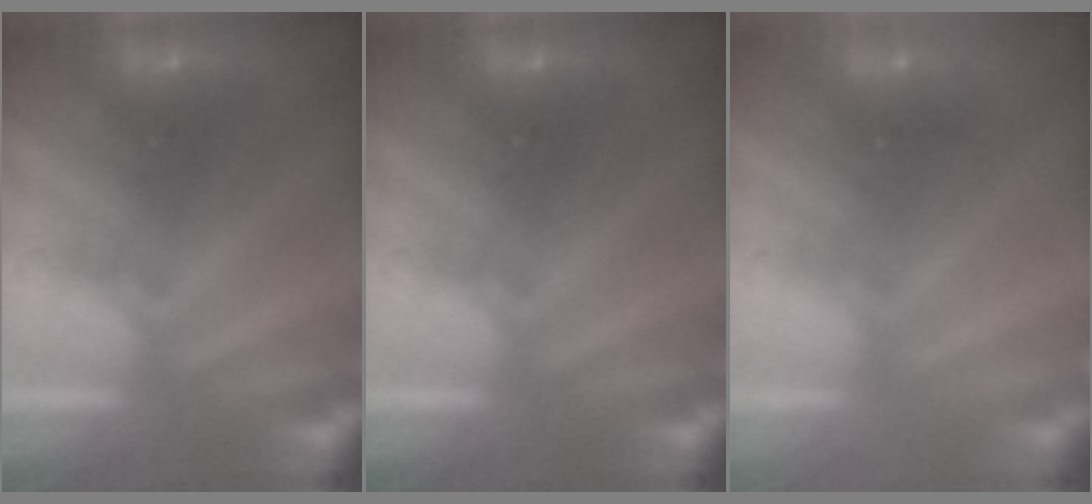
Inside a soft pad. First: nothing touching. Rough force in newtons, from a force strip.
{"total": 0.0}
{"total": 2.4}